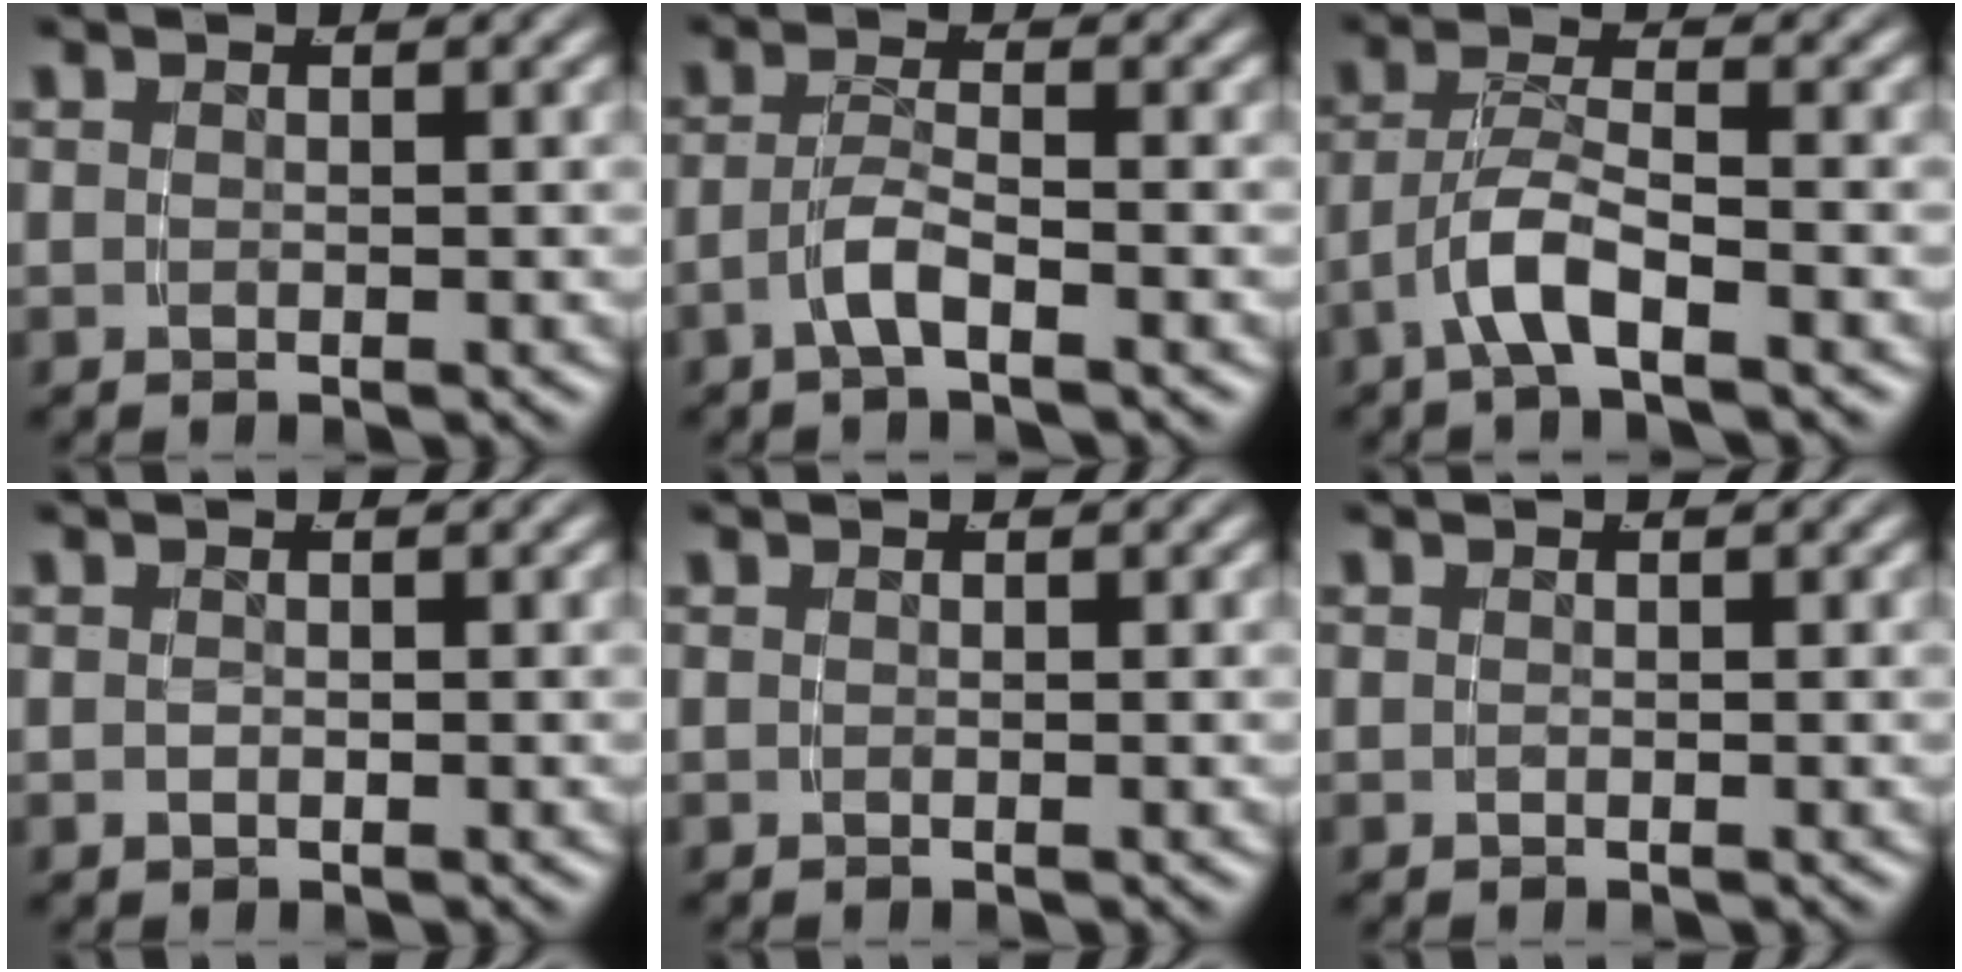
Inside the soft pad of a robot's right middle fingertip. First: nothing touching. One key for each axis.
{"total": 2.1, "fx": -1.2, "fy": -0.1, "fz": 1.7, "tx": -0.026, "ty": 0.001, "tz": -0.025}
{"total": 3.3, "fx": -1.6, "fy": 0.8, "fz": 2.8, "tx": -0.056, "ty": -0.005, "tz": -0.026}
{"total": 0.0}
{"total": 0.0}
{"total": 0.0}